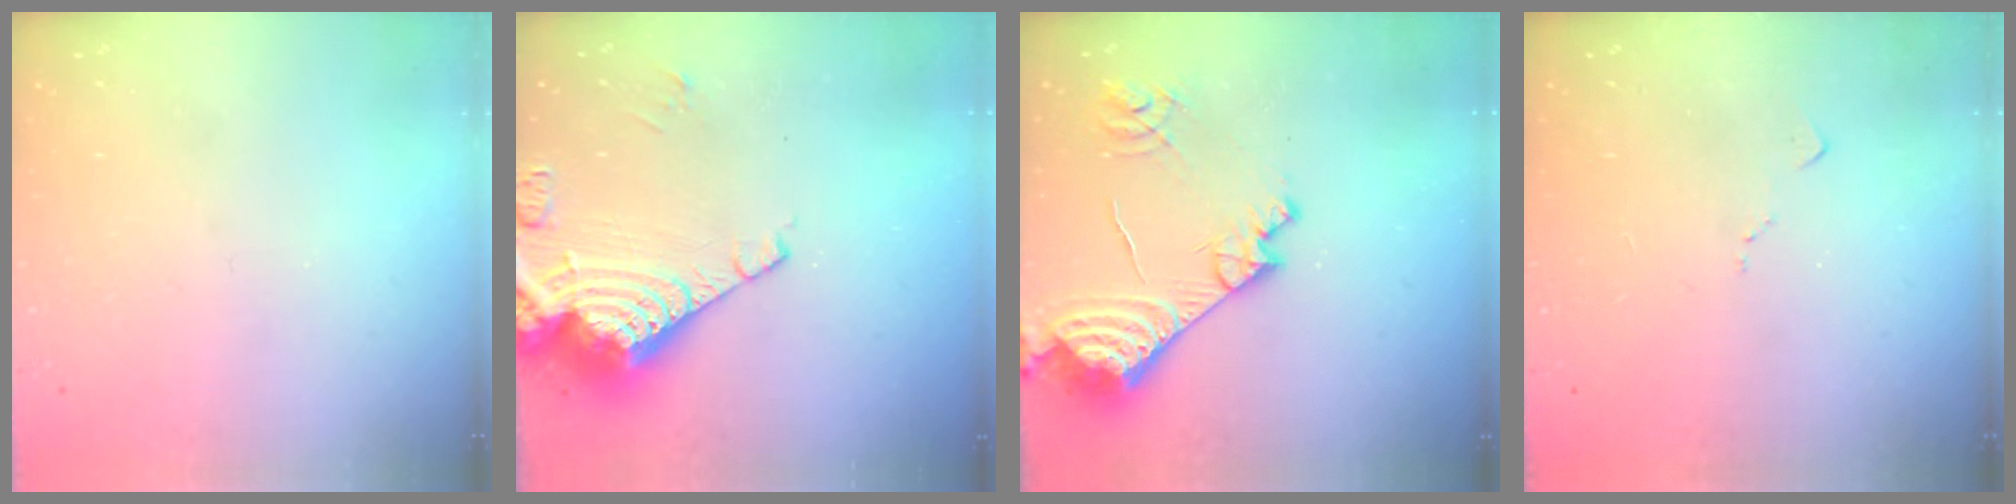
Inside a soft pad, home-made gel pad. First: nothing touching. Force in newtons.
{"total": 13.9, "press": 13.8, "slide": 1.7}
{"total": 16.1, "press": 16.0, "slide": 1.8}
{"total": 6.2, "press": 6.1, "slide": 0.8}